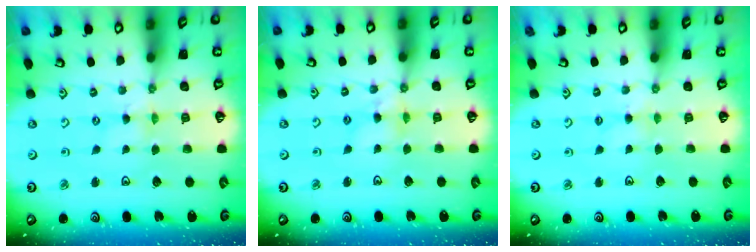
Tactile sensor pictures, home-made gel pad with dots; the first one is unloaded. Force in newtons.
{"total": 6.2, "press": 6.2, "slide": 0.4}
{"total": 2.7, "press": 2.6, "slide": 0.4}